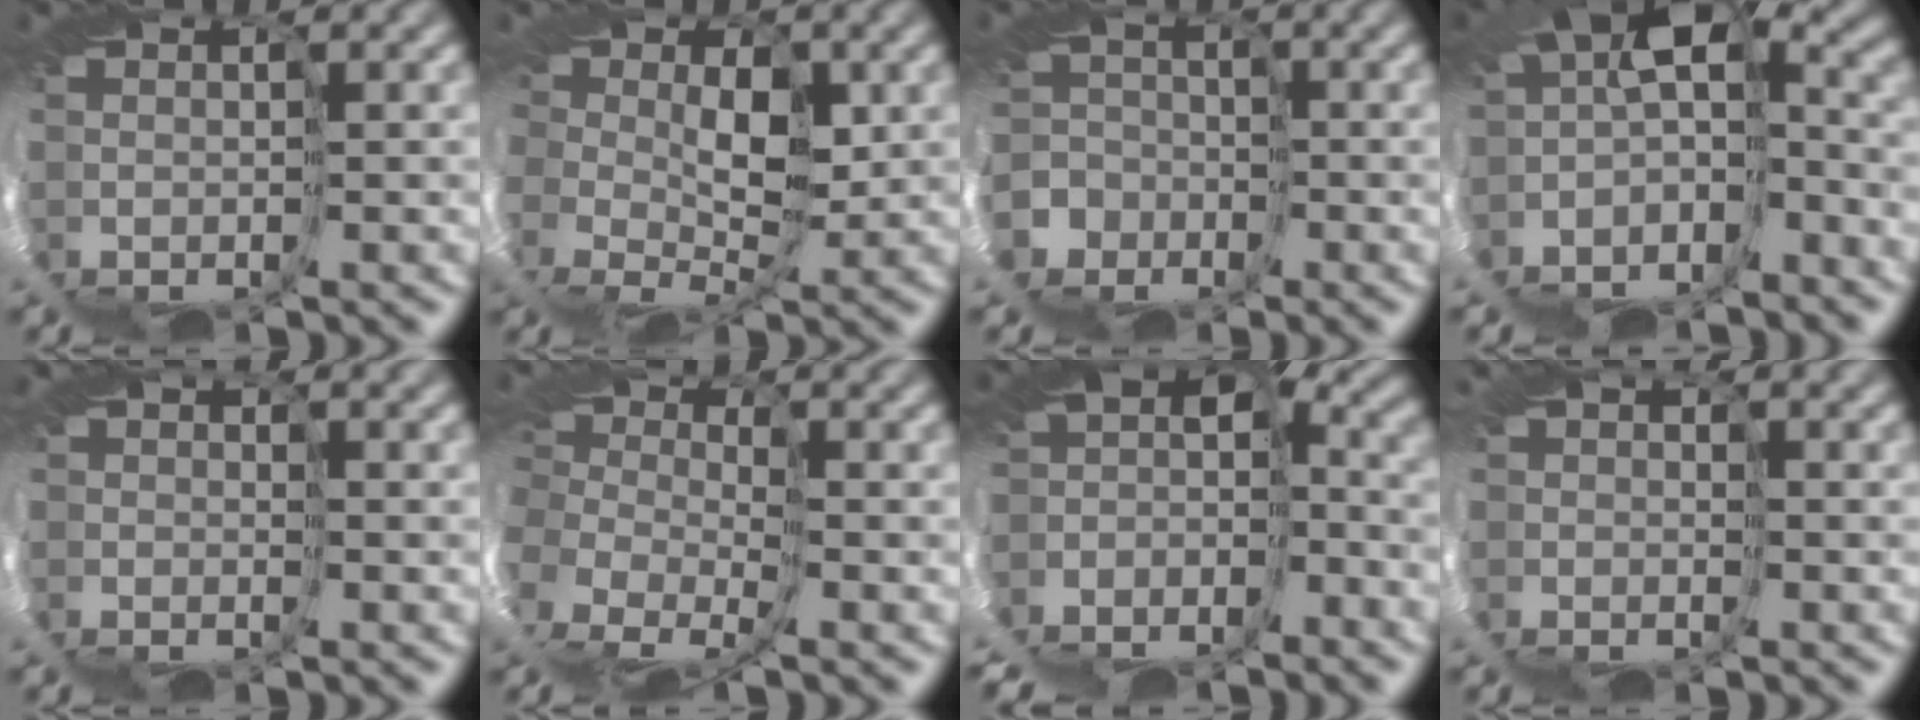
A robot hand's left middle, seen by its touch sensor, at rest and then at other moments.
{"total": 5.3, "force": [1.4, 3.4, 3.8], "torque": [-0.057, -0.007, 0.031]}
{"total": 6.0, "force": [-4.0, 4.1, -1.9], "torque": [0.019, -0.026, -0.084]}
{"total": 6.0, "force": [-3.0, 2.2, 4.7], "torque": [-0.100, -0.019, -0.026]}
{"total": 1.0, "force": [-0.7, 0.7, 0.3], "torque": [0.011, 0.003, -0.011]}
{"total": 4.2, "force": [-0.8, 2.7, 3.0], "torque": [-0.059, -0.009, -0.004]}
{"total": 6.5, "force": [-5.6, 2.3, 2.5], "torque": [-0.063, -0.026, -0.050]}
{"total": 1.1, "force": [-0.8, -0.5, -0.6], "torque": [0.027, 0.000, -0.012]}